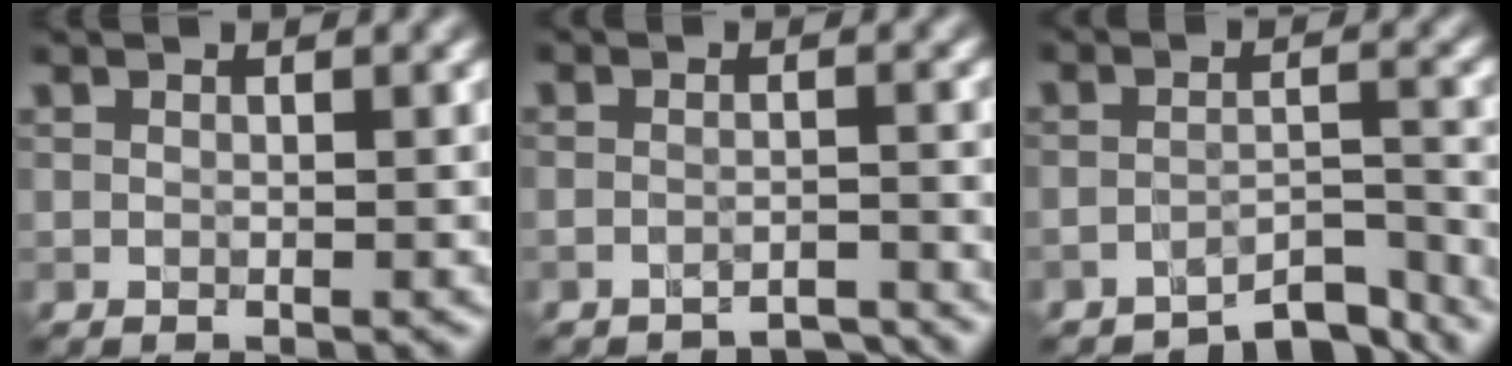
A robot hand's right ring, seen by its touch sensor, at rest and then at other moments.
{"total": 2.4, "force": [-2.4, 0.0, 0.2], "torque": [0.004, 0.001, -0.041]}
{"total": 4.5, "force": [-4.4, 0.5, 1.1], "torque": [-0.012, 0.001, -0.066]}